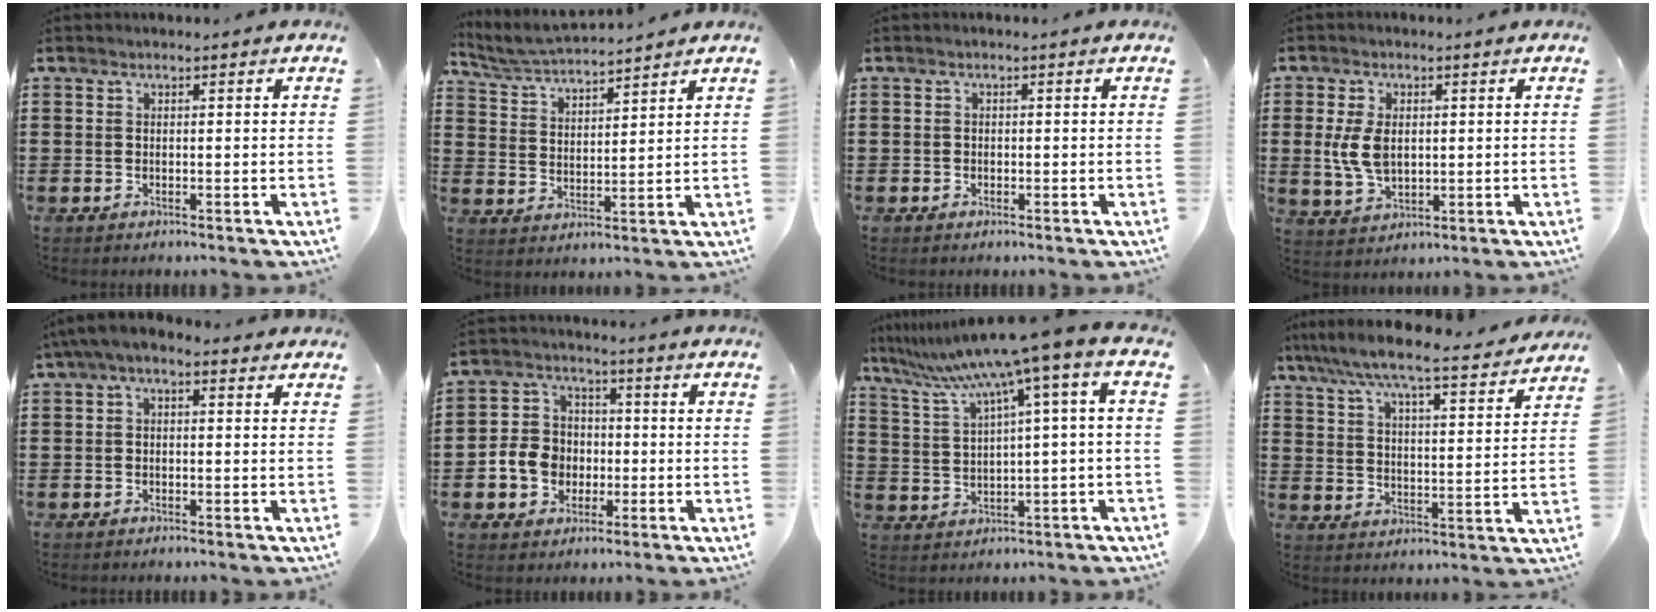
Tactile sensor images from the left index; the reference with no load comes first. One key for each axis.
{"total": 5.0, "fx": 4.9, "fy": -0.1, "fz": 0.8, "tx": -0.037, "ty": -0.026, "tz": 0.085}
{"total": 0.6, "fx": -0.1, "fy": 0.6, "fz": 0.0, "tx": -0.003, "ty": 0.004, "tz": -0.005}
{"total": 6.2, "fx": 0.8, "fy": 3.9, "fz": 4.8, "tx": -0.127, "ty": 0.000, "tz": 0.007}
{"total": 1.8, "fx": -1.0, "fy": 0.7, "fz": 1.2, "tx": -0.029, "ty": 0.003, "tz": -0.026}
{"total": 6.7, "fx": -1.5, "fy": 6.0, "fz": 2.6, "tx": -0.075, "ty": 0.017, "tz": -0.029}
{"total": 7.5, "fx": 4.2, "fy": -0.5, "fz": 6.2, "tx": -0.132, "ty": -0.034, "tz": 0.066}
{"total": 6.7, "fx": 6.0, "fy": -0.2, "fz": 2.8, "tx": -0.081, "ty": -0.042, "tz": 0.098}